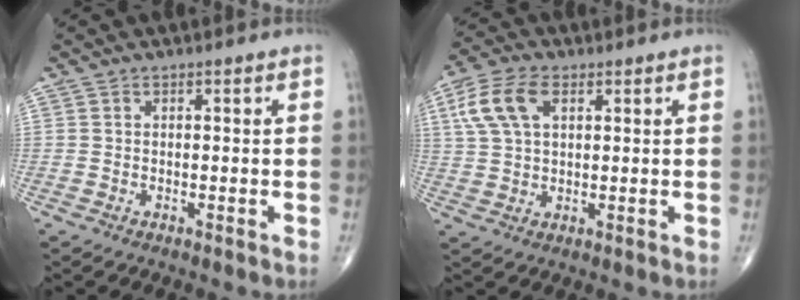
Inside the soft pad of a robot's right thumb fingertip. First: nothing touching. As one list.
[{"total": 9.3, "force": [3.2, 5.2, 7.0], "torque": [-0.148, 0.011, 0.063]}]